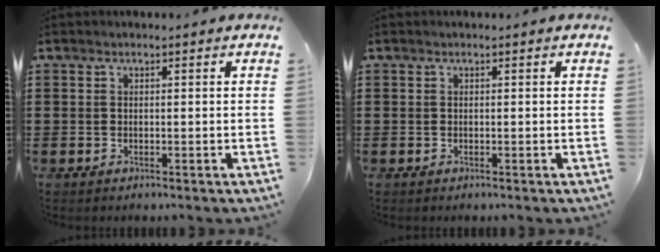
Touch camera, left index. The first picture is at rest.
{"total": 0.0}